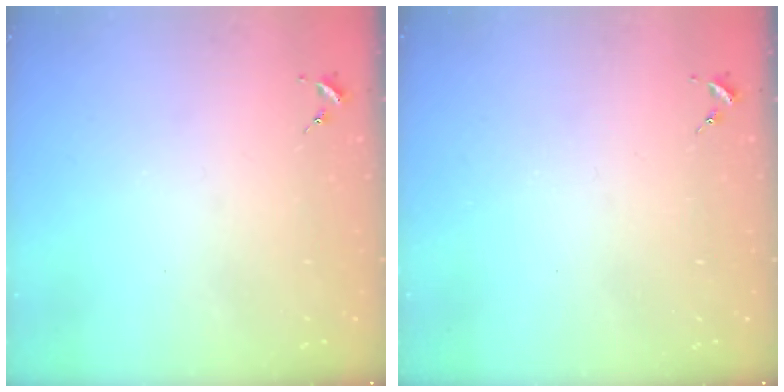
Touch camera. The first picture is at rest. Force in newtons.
{"total": 0.0}